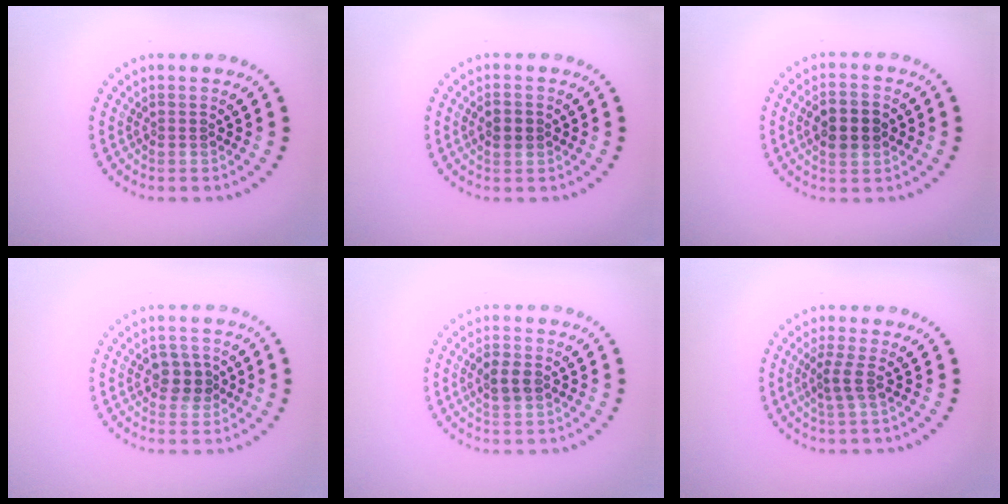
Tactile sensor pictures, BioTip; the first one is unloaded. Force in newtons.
{"total": 1.6, "press": 1.6, "slide": 0.1}
{"total": 3.4, "press": 3.4, "slide": 0.2}
{"total": 2.5, "press": 2.4, "slide": 0.6}
{"total": 2.3, "press": 2.3, "slide": 0.1}
{"total": 1.9, "press": 1.2, "slide": 1.5}